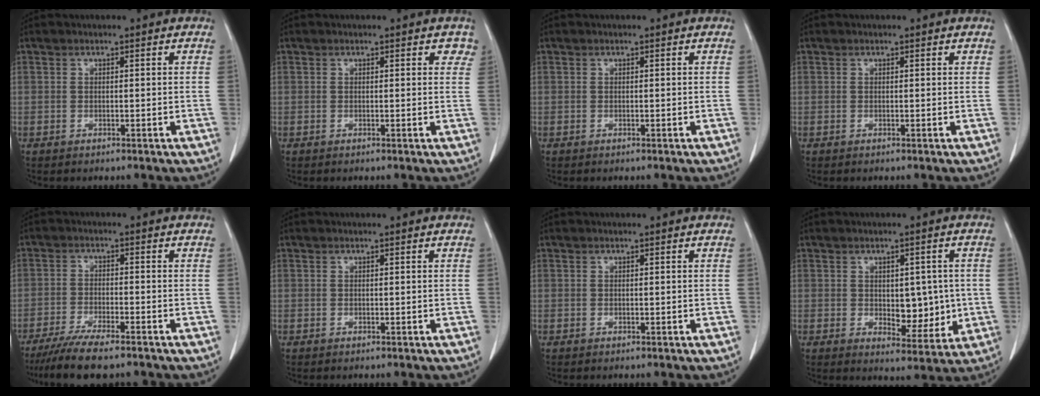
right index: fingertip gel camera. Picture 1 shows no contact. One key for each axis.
{"total": 1.8, "fx": 1.3, "fy": 1.0, "fz": 0.9, "tx": 0.008, "ty": 0.000, "tz": 0.002}
{"total": 0.0}
{"total": 0.0}
{"total": 8.6, "fx": -7.0, "fy": 1.0, "fz": 4.9, "tx": -0.081, "ty": -0.020, "tz": -0.114}
{"total": 0.0}
{"total": 0.0}
{"total": 6.8, "fx": -0.1, "fy": 3.6, "fz": 5.7, "tx": -0.066, "ty": -0.003, "tz": 0.011}